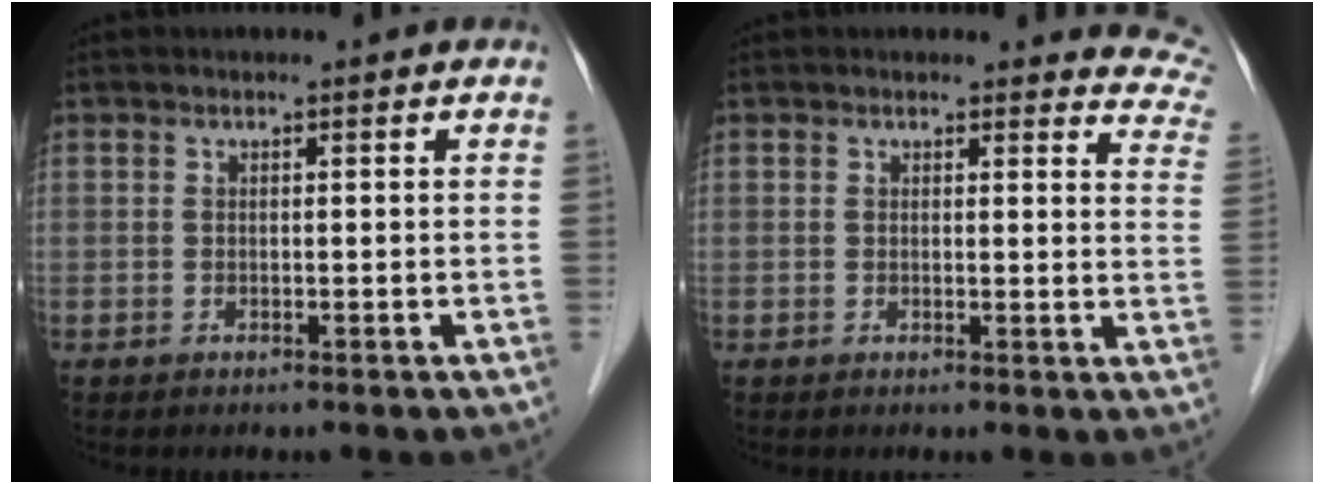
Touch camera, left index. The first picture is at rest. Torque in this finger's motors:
{"motor_torque": [0.42, -0.65, 0.04, 0.00]}